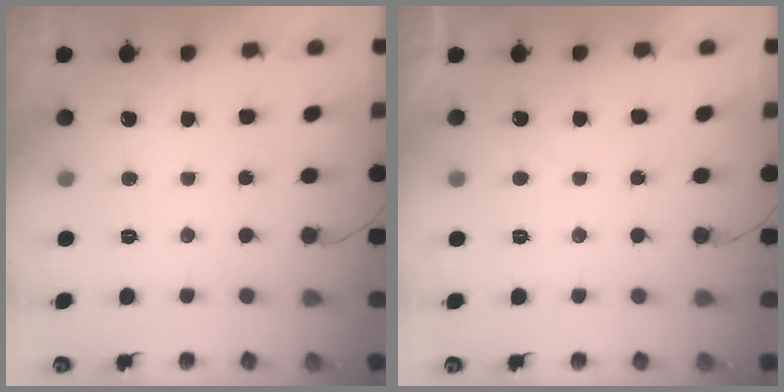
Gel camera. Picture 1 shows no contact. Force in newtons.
{"total": 0.7, "press": 0.4, "slide": 0.6}